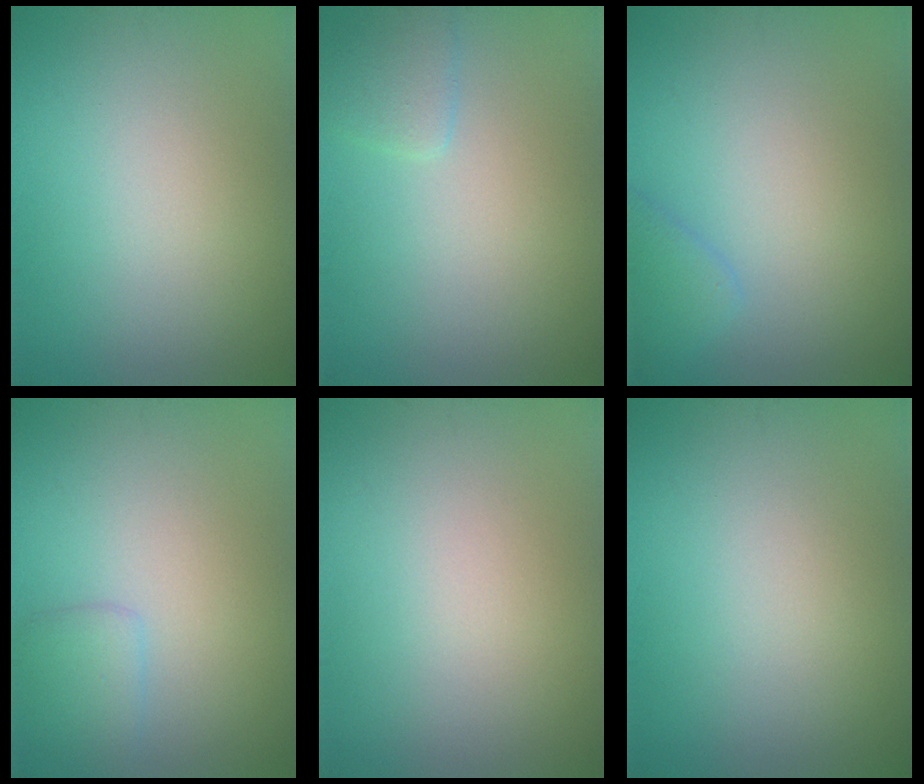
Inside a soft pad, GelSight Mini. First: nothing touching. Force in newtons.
{"total": 1.5, "press": 1.5, "slide": 0.2}
{"total": 1.6, "press": 1.6, "slide": 0.2}
{"total": 1.6, "press": 1.6, "slide": 0.0}
{"total": 0.0}
{"total": 0.0}